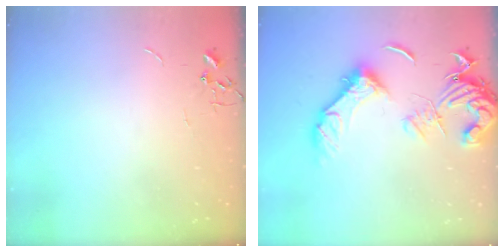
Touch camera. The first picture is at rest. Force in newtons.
{"total": 17.6, "press": 17.5, "slide": 2.0}